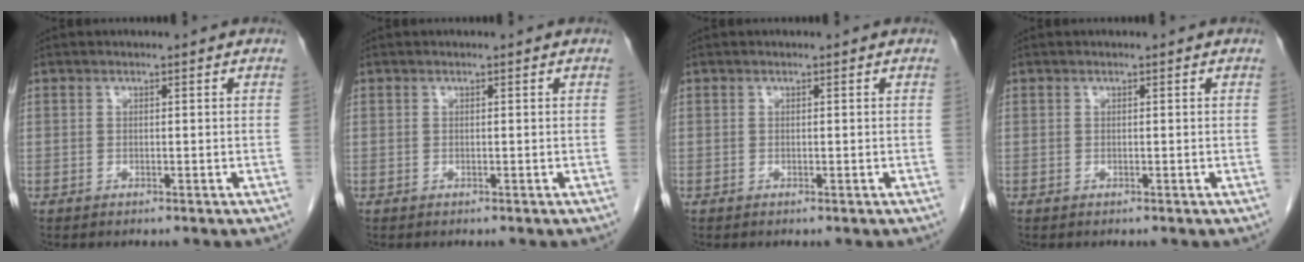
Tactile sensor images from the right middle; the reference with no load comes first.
{"total": 0.0}
{"total": 0.0}
{"total": 0.0}